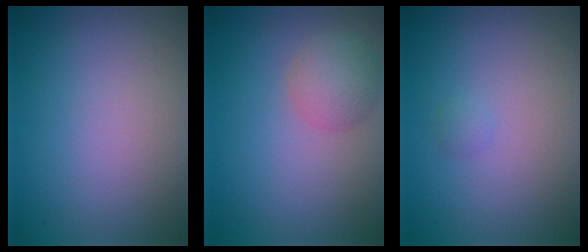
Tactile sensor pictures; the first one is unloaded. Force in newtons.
{"total": 2.9, "press": 2.9, "slide": 0.2}
{"total": 0.5, "press": 0.5, "slide": 0.0}